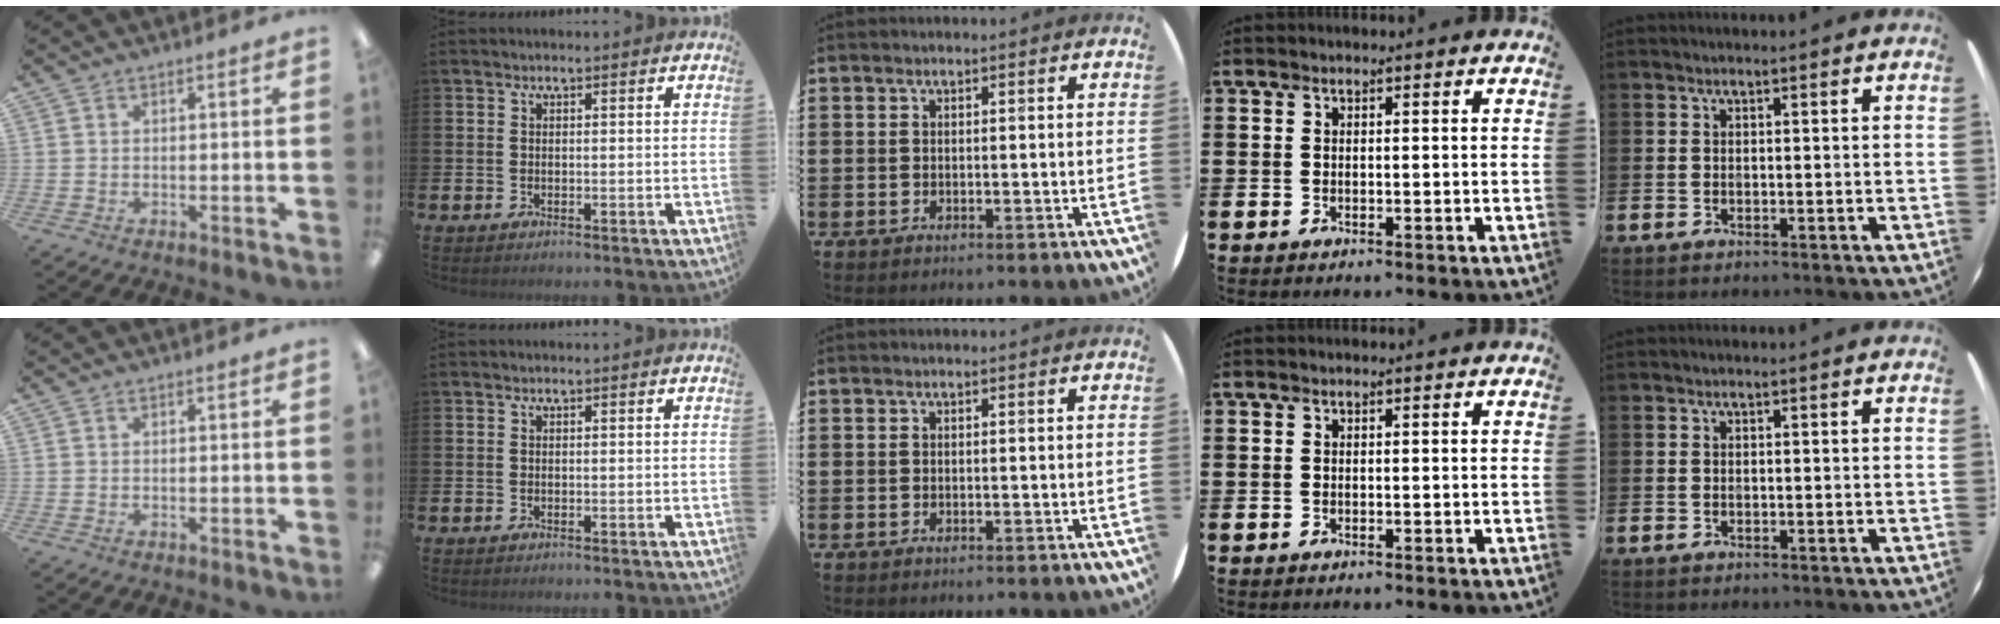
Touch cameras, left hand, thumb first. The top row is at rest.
{}